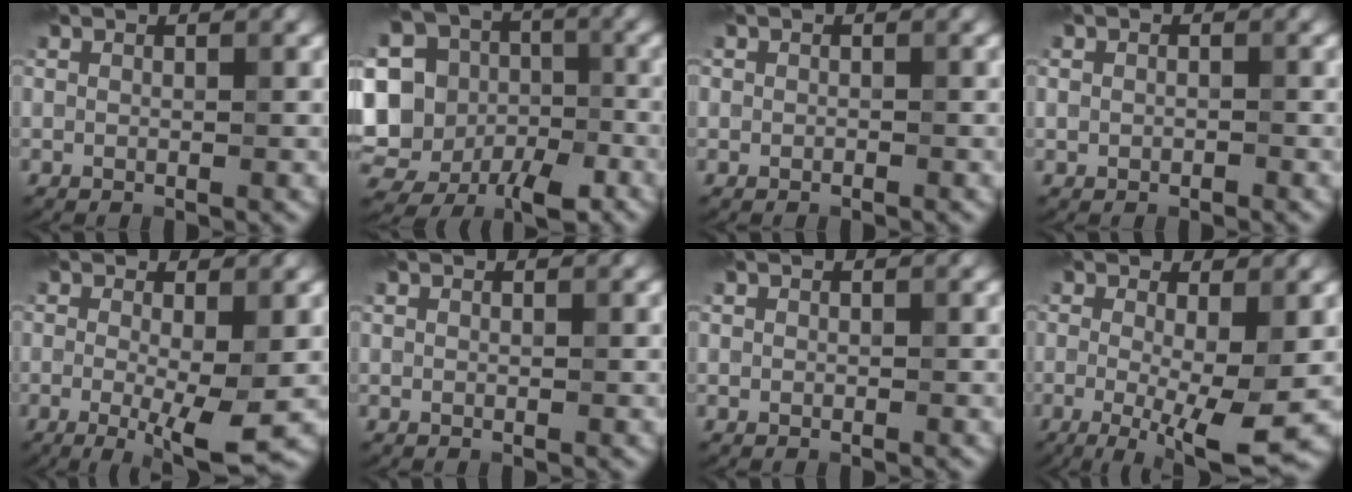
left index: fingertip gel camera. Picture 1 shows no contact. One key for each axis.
{"total": 16.6, "fx": -2.3, "fy": 14.5, "fz": 7.8, "tx": -0.225, "ty": 0.002, "tz": -0.035}
{"total": 0.6, "fx": -0.2, "fy": 0.5, "fz": 0.0, "tx": 0.007, "ty": -0.004, "tz": -0.006}
{"total": 0.8, "fx": -0.2, "fy": 0.7, "fz": 0.3, "tx": -0.001, "ty": -0.004, "tz": -0.006}
{"total": 5.5, "fx": -1.0, "fy": 1.0, "fz": 5.3, "tx": -0.089, "ty": -0.019, "tz": -0.015}
{"total": 0.0}
{"total": 0.0}
{"total": 7.3, "fx": -1.3, "fy": 1.6, "fz": 7.1, "tx": -0.122, "ty": -0.021, "tz": -0.018}